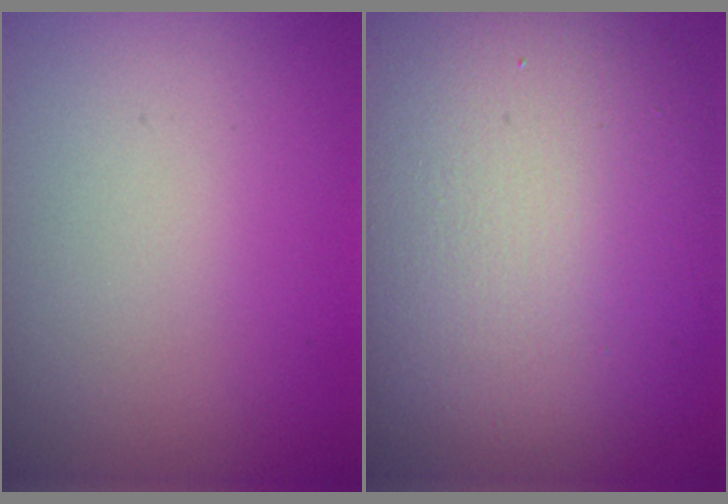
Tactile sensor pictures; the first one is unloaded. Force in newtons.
{"total": 13.9, "press": 13.8, "slide": 1.1}